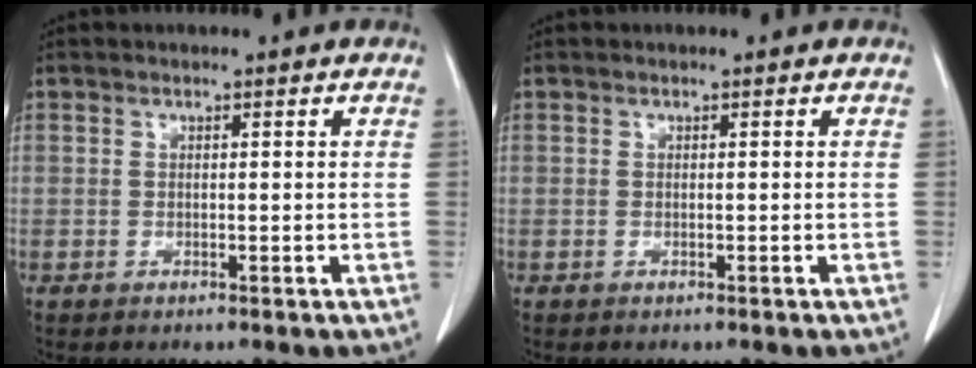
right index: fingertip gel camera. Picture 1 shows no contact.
{"total": 0.0}